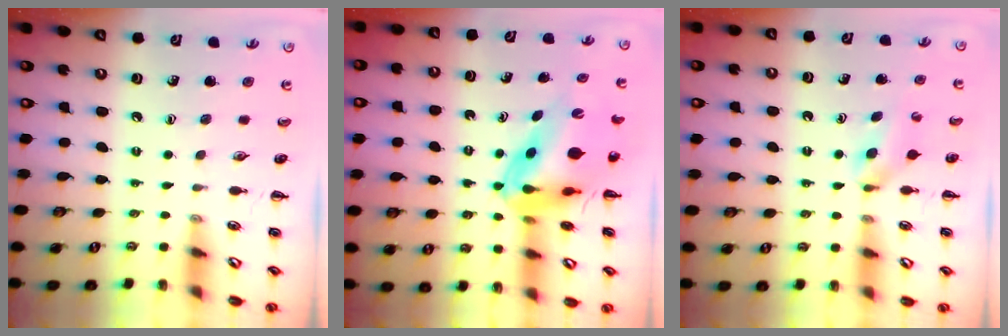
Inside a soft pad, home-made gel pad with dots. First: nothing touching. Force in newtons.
{"total": 9.9, "press": 9.5, "slide": 2.9}
{"total": 4.7, "press": 4.4, "slide": 1.6}